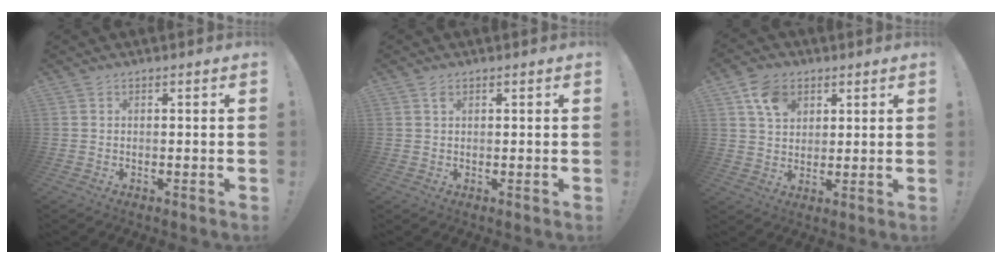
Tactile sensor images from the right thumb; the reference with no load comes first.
{"total": 1.1, "force": [0.7, 0.7, 0.6], "torque": [-0.013, 0.001, 0.013]}
{"total": 8.4, "force": [4.0, 6.4, 3.7], "torque": [-0.057, -0.012, 0.078]}